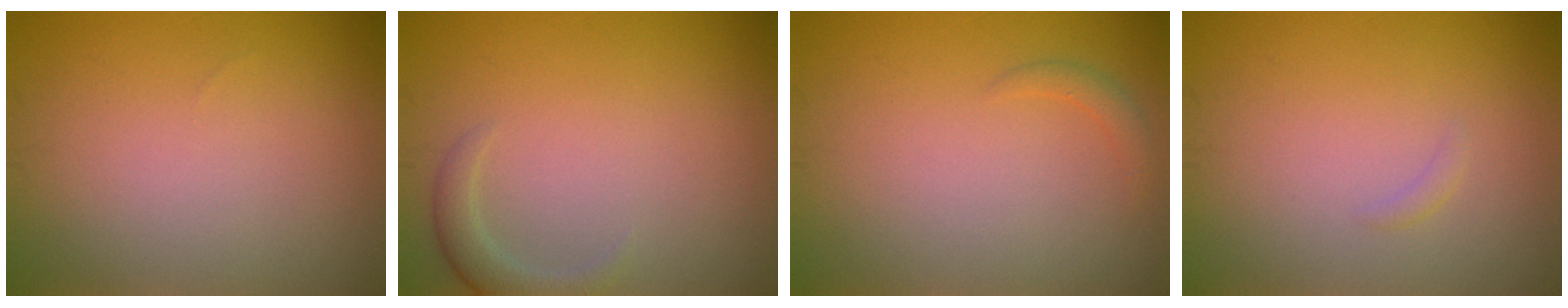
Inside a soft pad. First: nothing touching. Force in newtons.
{"total": 2.0, "press": 2.0, "slide": 0.2}
{"total": 1.1, "press": 1.1, "slide": 0.1}
{"total": 0.5, "press": 0.5, "slide": 0.1}